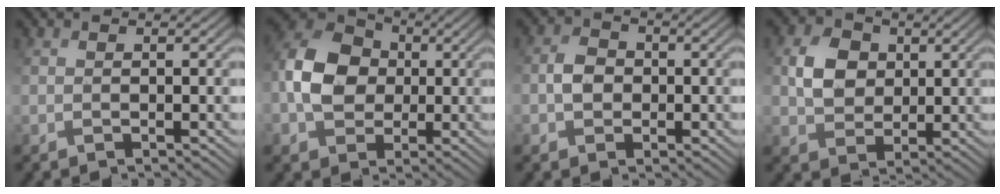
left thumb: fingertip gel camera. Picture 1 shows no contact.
{"total": 8.0, "force": [0.2, 6.5, 4.6], "torque": [-0.111, 0.018, -0.014]}
{"total": 2.5, "force": [-0.3, 2.4, 0.8], "torque": [-0.016, 0.010, -0.010]}
{"total": 4.7, "force": [1.8, 4.0, 1.7], "torque": [-0.038, 0.014, 0.026]}